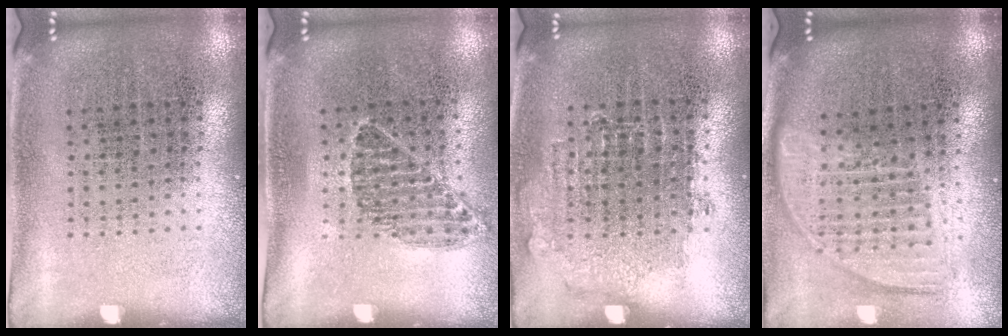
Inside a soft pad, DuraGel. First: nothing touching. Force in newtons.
{"total": 0.8, "press": 0.7, "slide": 0.4}
{"total": 0.8, "press": 0.7, "slide": 0.3}
{"total": 1.7, "press": 1.4, "slide": 0.9}